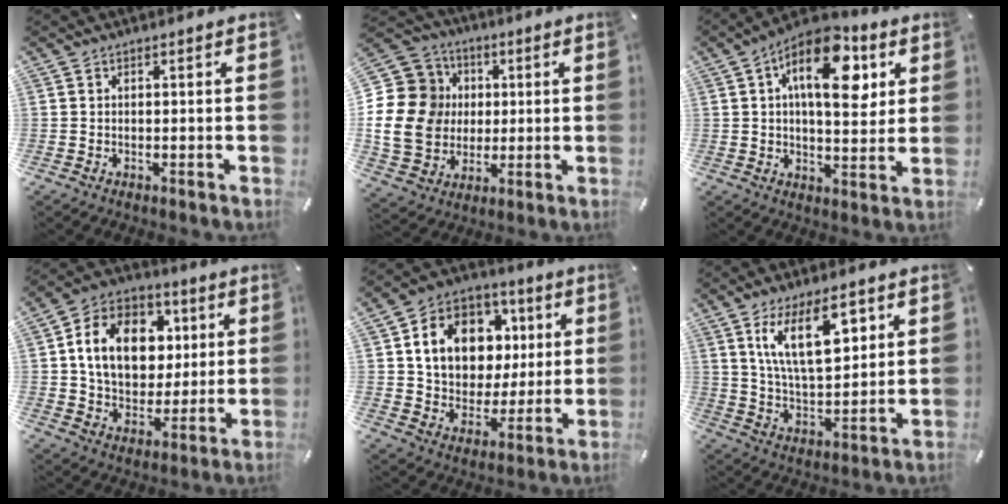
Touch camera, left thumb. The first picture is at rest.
{"total": 17.7, "force": [-0.5, 15.8, 7.8], "torque": [-0.171, 0.005, -0.008]}
{"total": 16.3, "force": [6.3, 8.2, 12.5], "torque": [-0.183, -0.013, 0.102]}
{"total": 16.6, "force": [3.5, 13.0, 9.8], "torque": [-0.174, 0.006, 0.067]}
{"total": 14.9, "force": [4.0, 12.3, 7.4], "torque": [-0.119, -0.004, 0.081]}
{"total": 15.9, "force": [7.7, 7.3, 11.8], "torque": [-0.216, -0.016, 0.130]}